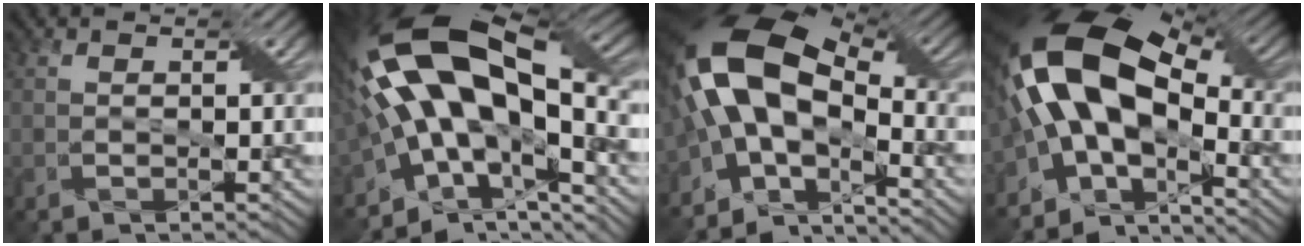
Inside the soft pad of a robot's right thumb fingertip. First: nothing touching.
{"total": 19.1, "force": [-0.7, 10.0, 16.3], "torque": [-0.306, -0.007, -0.014]}
{"total": 16.0, "force": [-1.8, 8.7, 13.4], "torque": [-0.260, 0.011, -0.040]}
{"total": 17.5, "force": [-1.2, 9.7, 14.5], "torque": [-0.274, -0.002, -0.021]}